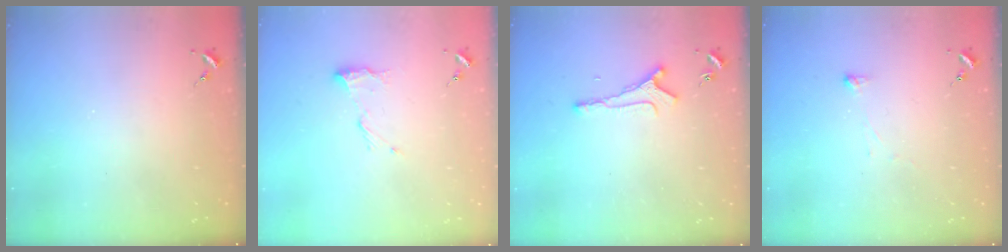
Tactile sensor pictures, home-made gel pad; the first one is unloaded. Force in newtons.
{"total": 8.4, "press": 8.4, "slide": 0.4}
{"total": 4.9, "press": 4.8, "slide": 0.8}
{"total": 2.9, "press": 2.8, "slide": 0.4}